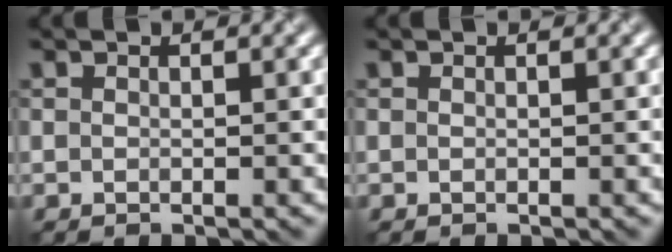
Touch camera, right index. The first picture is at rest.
{"total": 0.0}